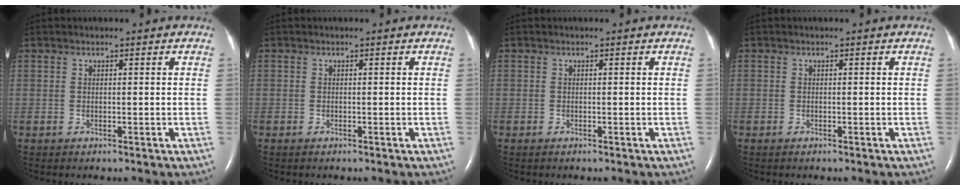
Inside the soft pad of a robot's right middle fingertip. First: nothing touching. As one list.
[{"total": 0.0}, {"total": 0.0}, {"total": 0.0}]